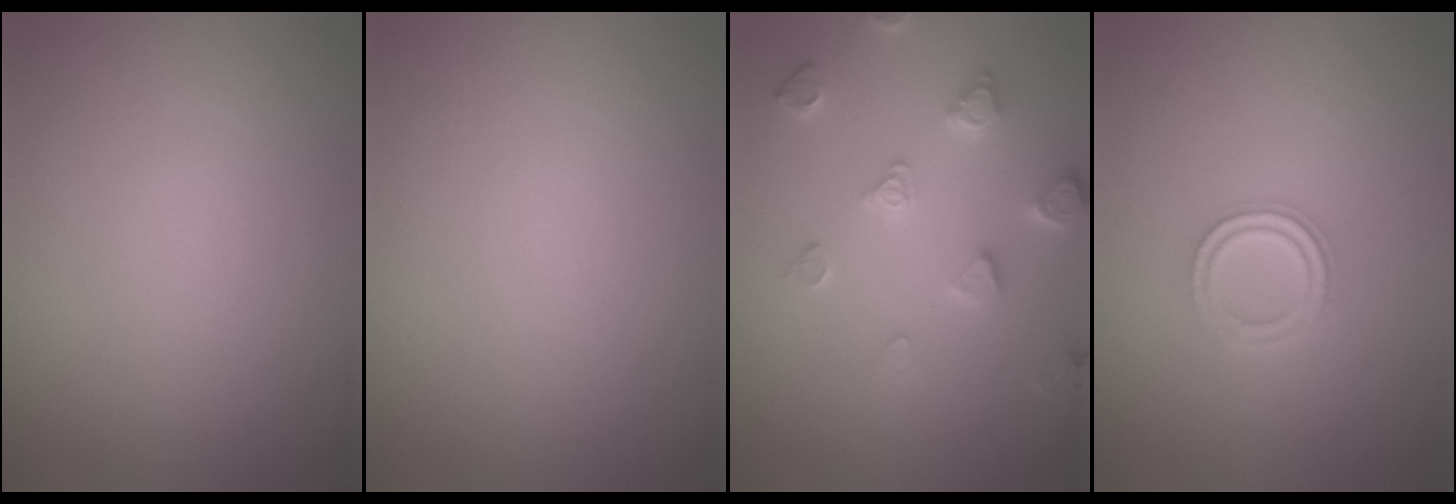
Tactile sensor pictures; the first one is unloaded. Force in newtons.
{"total": 0.0}
{"total": 3.2, "press": 3.2, "slide": 0.8}
{"total": 2.2, "press": 2.2, "slide": 0.5}